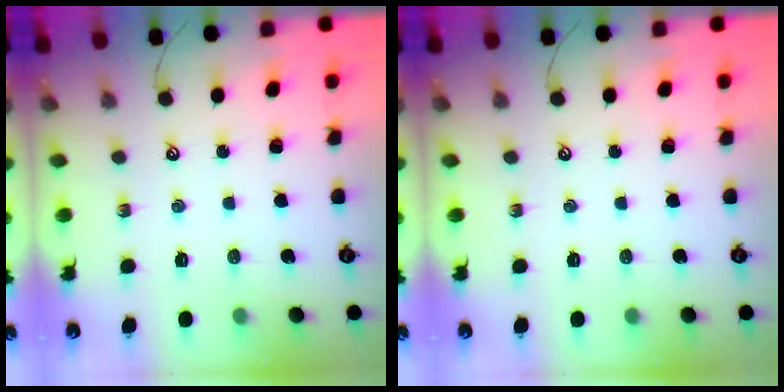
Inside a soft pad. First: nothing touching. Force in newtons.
{"total": 0.0}